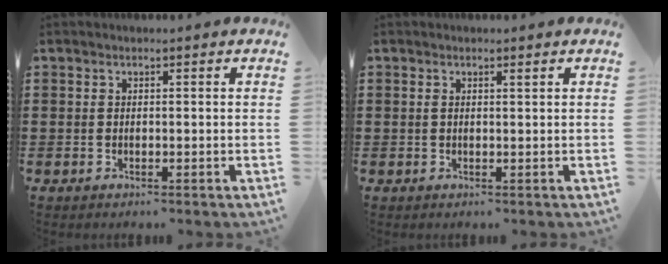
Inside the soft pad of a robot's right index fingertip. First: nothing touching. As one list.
[{"total": 0.7, "force": [0.3, 0.2, 0.6], "torque": [-0.014, 0.000, 0.006]}]